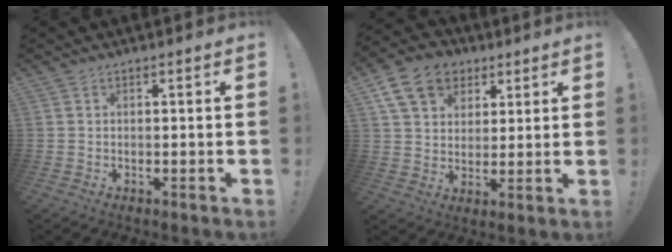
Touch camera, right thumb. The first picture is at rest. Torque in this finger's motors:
{"motor_torque": [0.90, 2.51, 0.54, 0.31, 0.03]}